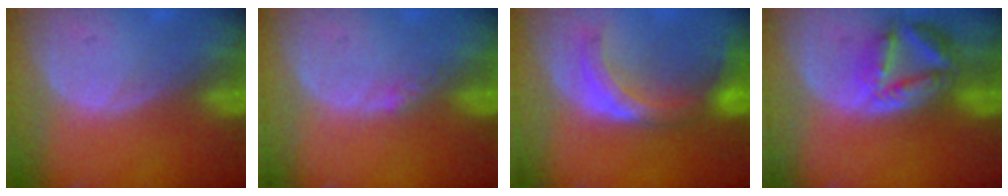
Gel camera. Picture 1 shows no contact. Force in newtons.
{"total": 1.4, "press": 1.1, "slide": 0.8}
{"total": 7.2, "press": 6.7, "slide": 2.8}
{"total": 8.0, "press": 7.1, "slide": 3.8}